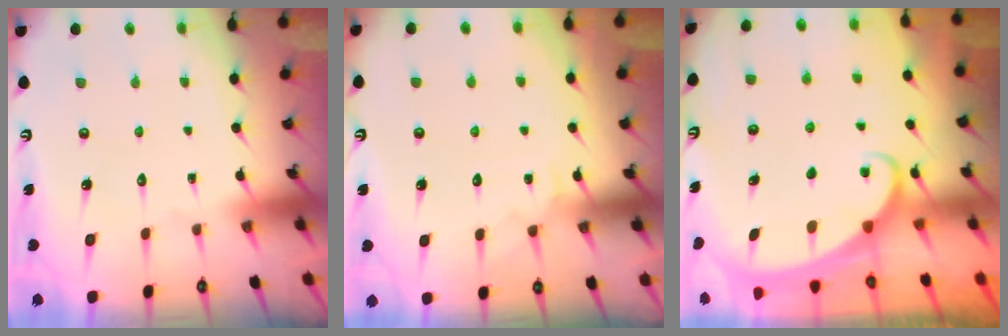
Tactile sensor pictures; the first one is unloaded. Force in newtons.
{"total": 2.9, "press": 2.8, "slide": 0.3}
{"total": 2.4, "press": 2.4, "slide": 0.3}